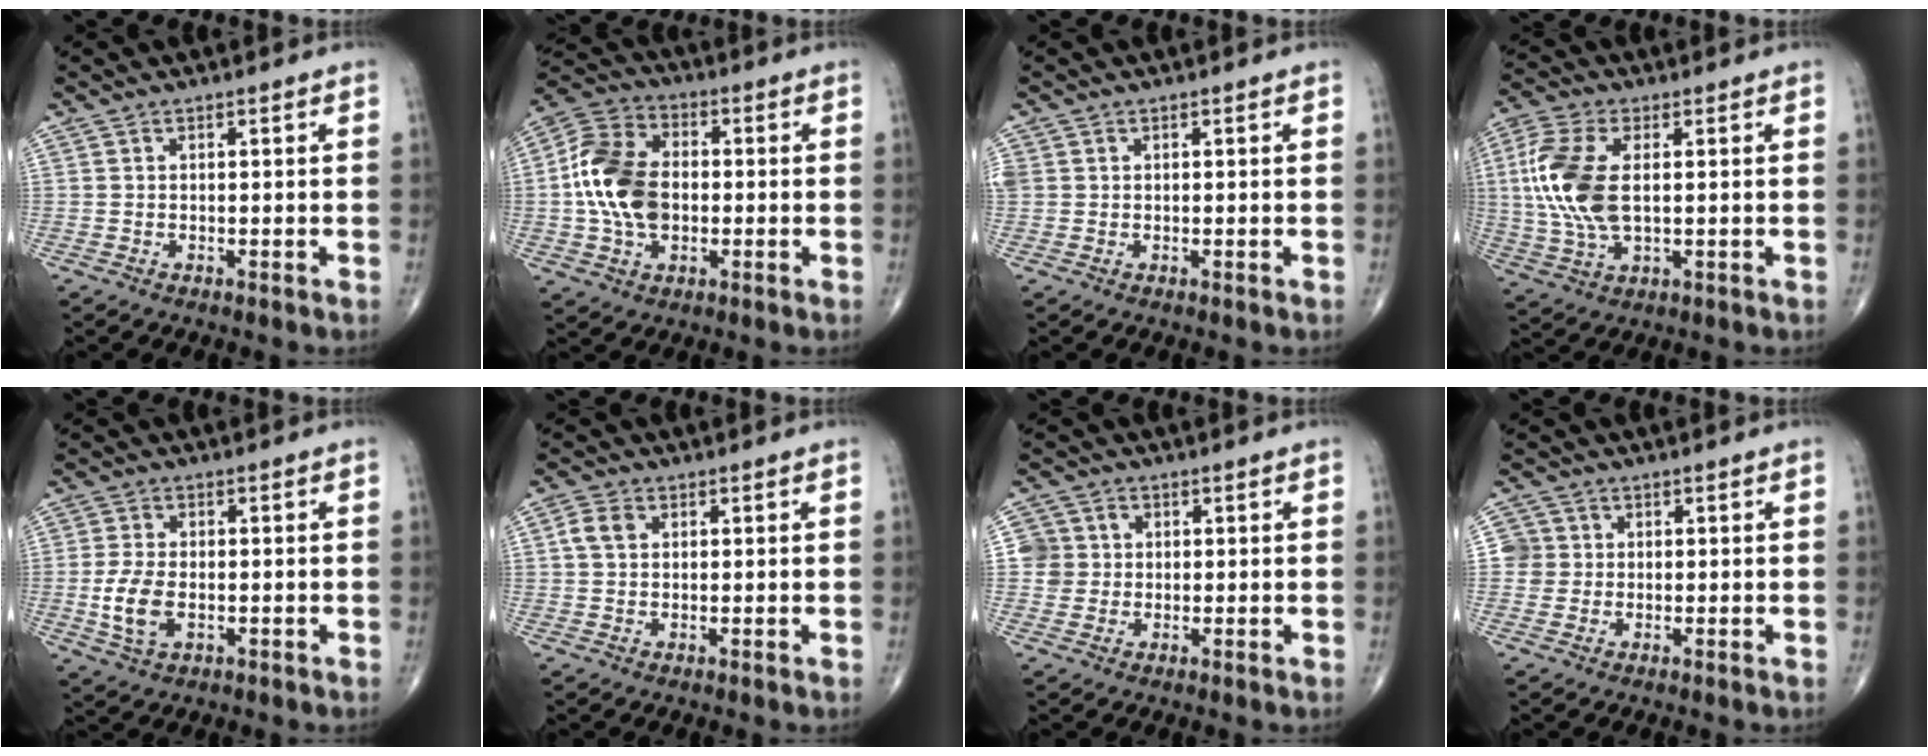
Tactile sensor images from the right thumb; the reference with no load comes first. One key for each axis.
{"total": 14.5, "fx": -0.6, "fy": 9.7, "fz": 10.8, "tx": -0.203, "ty": 0.022, "tz": -0.016}
{"total": 2.0, "fx": 0.4, "fy": 1.8, "fz": 0.8, "tx": -0.025, "ty": 0.010, "tz": 0.013}
{"total": 13.7, "fx": 1.4, "fy": 7.2, "fz": 11.6, "tx": -0.270, "ty": 0.001, "tz": 0.028}
{"total": 6.7, "fx": -1.2, "fy": 3.9, "fz": 5.3, "tx": -0.111, "ty": -0.003, "tz": -0.020}
{"total": 3.4, "fx": 0.8, "fy": 2.5, "fz": 2.1, "tx": -0.043, "ty": 0.008, "tz": 0.012}
{"total": 4.8, "fx": 0.5, "fy": 4.8, "fz": 0.5, "tx": 0.023, "ty": 0.005, "tz": 0.005}
{"total": 3.4, "fx": 0.2, "fy": 3.4, "fz": 0.0, "tx": 0.027, "ty": 0.007, "tz": -0.001}